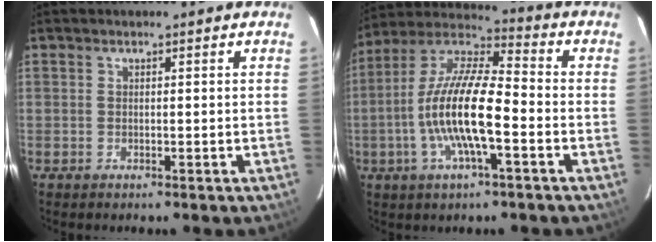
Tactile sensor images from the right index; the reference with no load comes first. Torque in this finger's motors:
{"motor_torque": [1.33, -0.81, 1.05, 0.21]}